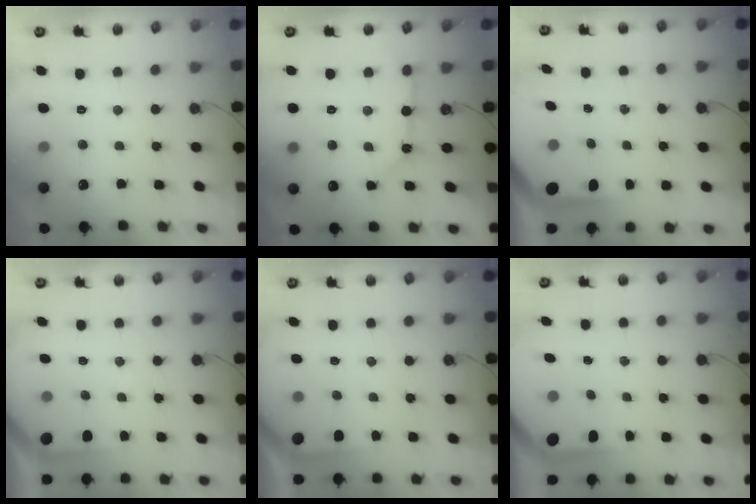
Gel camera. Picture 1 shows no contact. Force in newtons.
{"total": 6.8, "press": 6.8, "slide": 0.7}
{"total": 3.8, "press": 3.8, "slide": 0.4}
{"total": 1.7, "press": 1.7, "slide": 0.2}
{"total": 2.7, "press": 2.7, "slide": 0.3}
{"total": 3.6, "press": 3.6, "slide": 0.4}